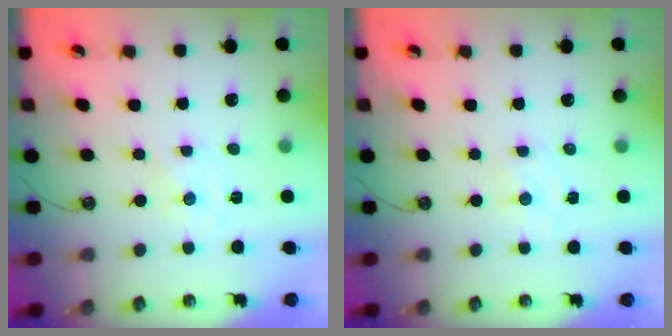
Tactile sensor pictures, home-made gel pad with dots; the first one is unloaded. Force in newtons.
{"total": 1.8, "press": 1.8, "slide": 0.3}